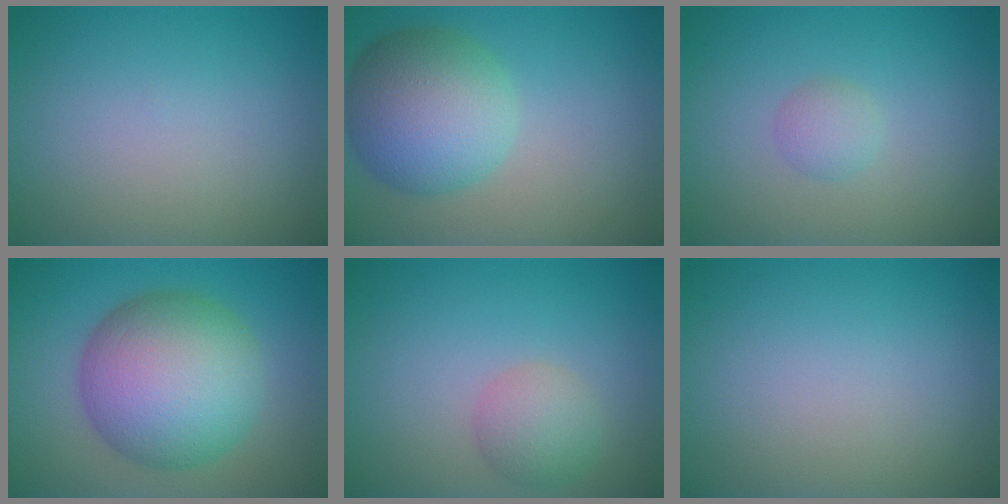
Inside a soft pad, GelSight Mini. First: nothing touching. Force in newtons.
{"total": 8.0, "press": 8.0, "slide": 0.4}
{"total": 1.4, "press": 1.4, "slide": 0.1}
{"total": 11.3, "press": 11.3, "slide": 0.4}
{"total": 2.7, "press": 2.7, "slide": 0.2}
{"total": 0.0}